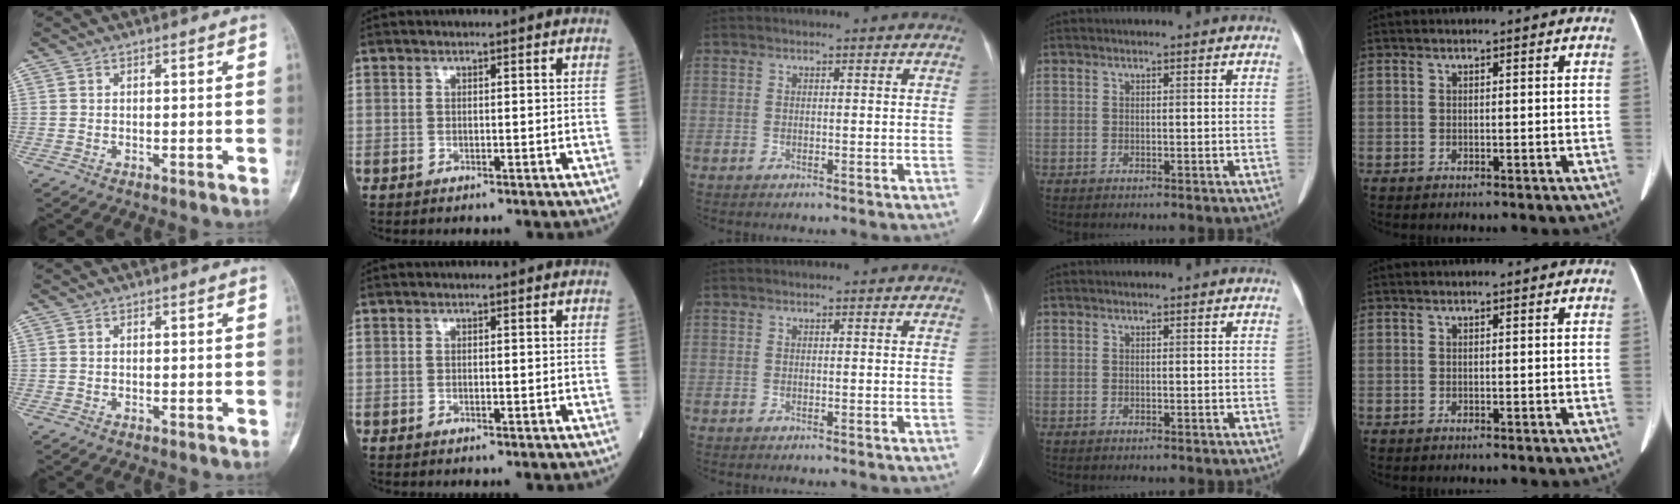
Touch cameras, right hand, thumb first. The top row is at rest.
{"index": {"total": 0.5, "force": [-0.1, 0.2, 0.5], "torque": [-0.006, -0.002, -0.001]}}